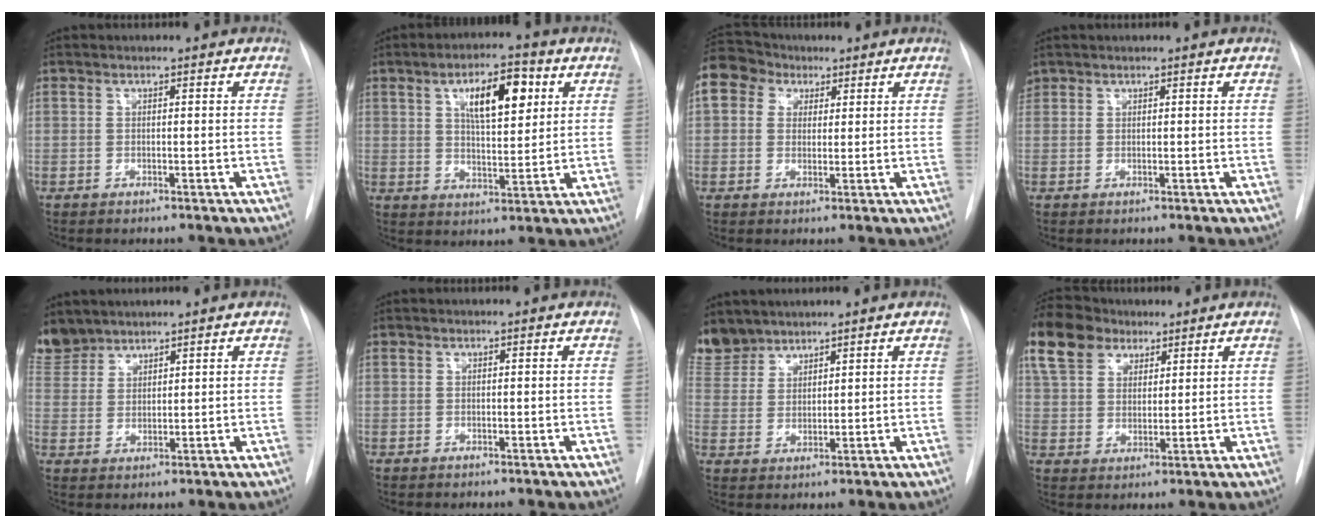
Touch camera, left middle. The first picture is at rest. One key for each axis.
{"total": 9.6, "fx": 3.8, "fy": 3.3, "fz": 8.2, "tx": -0.131, "ty": 0.011, "tz": 0.063}
{"total": 17.1, "fx": 7.8, "fy": 13.6, "fz": 6.8, "tx": -0.214, "ty": 0.088, "tz": 0.151}
{"total": 2.0, "fx": 1.3, "fy": 1.5, "fz": 0.1, "tx": 0.003, "ty": 0.013, "tz": 0.023}
{"total": 7.0, "fx": 6.3, "fy": 3.0, "fz": 0.6, "tx": -0.010, "ty": 0.006, "tz": 0.132}
{"total": 0.0}
{"total": 8.0, "fx": 7.1, "fy": 3.6, "fz": 0.7, "tx": -0.013, "ty": 0.005, "tz": 0.150}
{"total": 14.0, "fx": 9.7, "fy": 8.6, "fz": 5.4, "tx": -0.137, "ty": 0.044, "tz": 0.185}